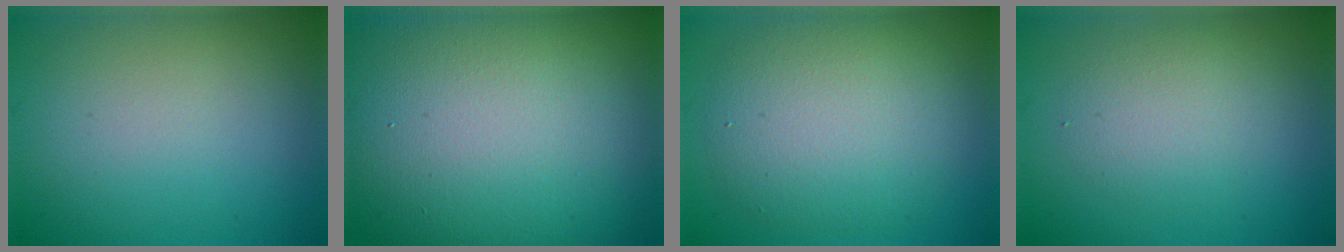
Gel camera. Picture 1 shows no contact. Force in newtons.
{"total": 19.9, "press": 19.9, "slide": 1.0}
{"total": 6.5, "press": 6.5, "slide": 0.5}
{"total": 2.7, "press": 2.7, "slide": 0.2}